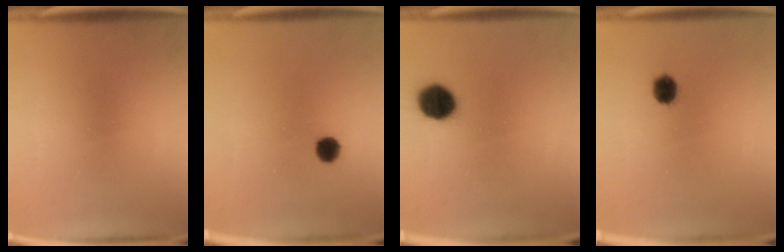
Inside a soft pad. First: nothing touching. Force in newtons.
{"total": 2.8}
{"total": 8.6}
{"total": 3.7}